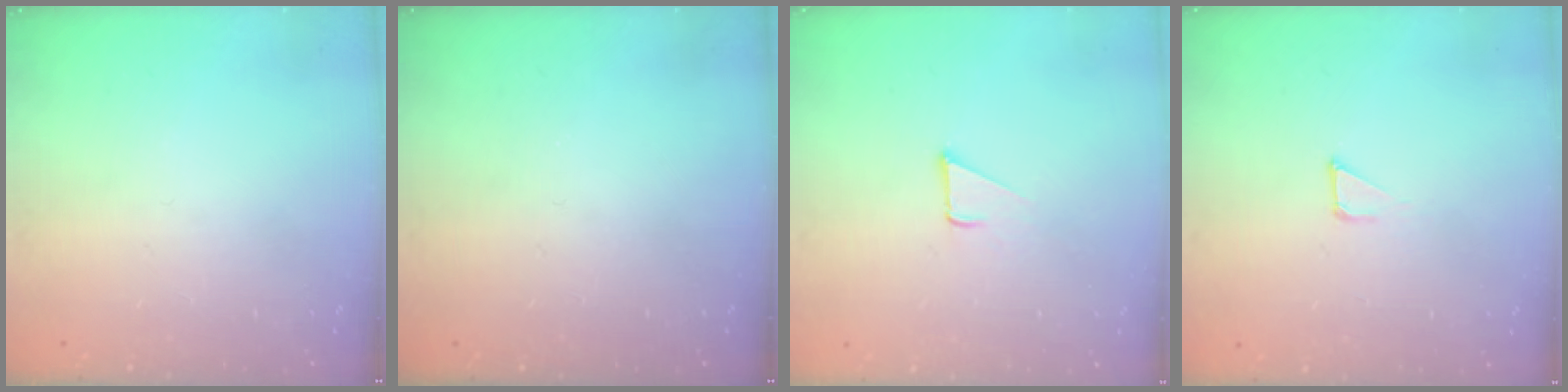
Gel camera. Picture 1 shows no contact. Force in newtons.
{"total": 0.0}
{"total": 3.6, "press": 3.6, "slide": 0.3}
{"total": 1.3, "press": 1.3, "slide": 0.0}